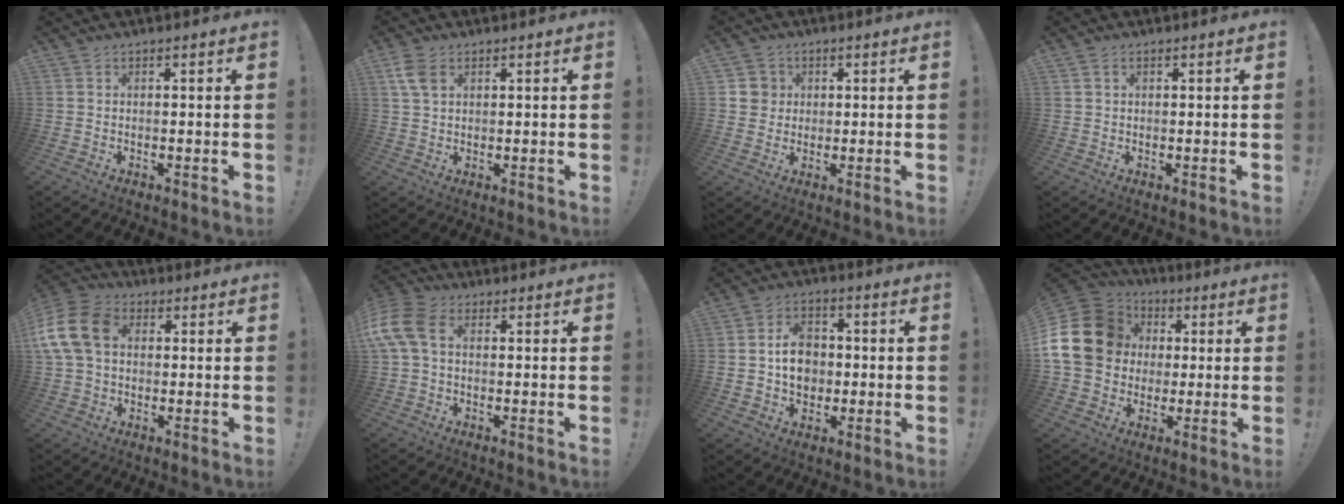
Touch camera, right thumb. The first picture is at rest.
{"total": 5.8, "force": [2.5, 3.5, 3.9], "torque": [-0.070, -0.001, 0.051]}
{"total": 4.8, "force": [1.2, 4.6, 0.8], "torque": [-0.007, 0.000, 0.023]}
{"total": 1.4, "force": [0.7, 0.9, 0.7], "torque": [-0.010, 0.000, 0.013]}
{"total": 15.4, "force": [2.2, 11.2, 10.3], "torque": [-0.203, 0.012, 0.045]}
{"total": 10.4, "force": [1.6, 6.3, 8.1], "torque": [-0.184, 0.000, 0.032]}
{"total": 10.2, "force": [-0.2, 8.3, 6.0], "torque": [-0.082, 0.013, 0.001]}
{"total": 21.0, "force": [3.1, 17.7, 10.9], "torque": [-0.199, -0.002, 0.080]}